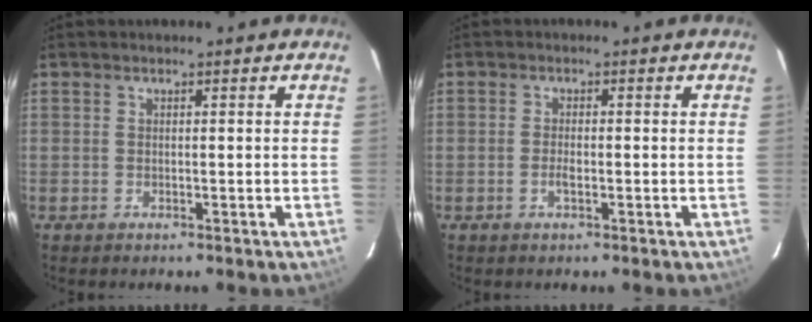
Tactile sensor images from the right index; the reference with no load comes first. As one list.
[{"total": 1.9, "force": [-0.7, 0.7, 1.7], "torque": [-0.035, 0.000, -0.014]}]